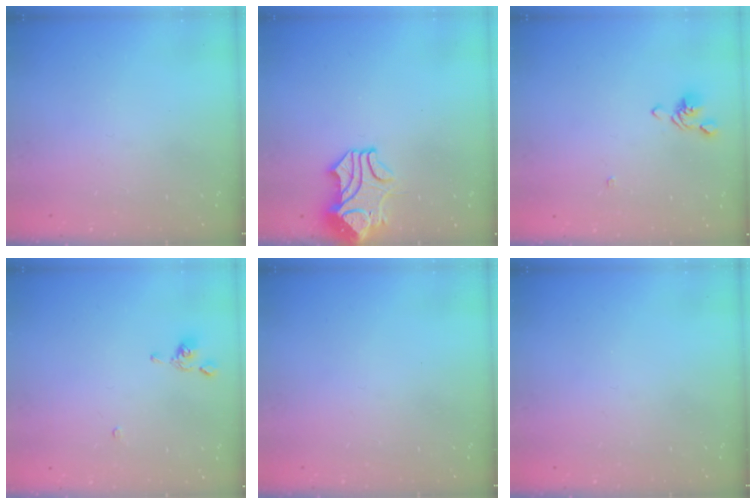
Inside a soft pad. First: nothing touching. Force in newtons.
{"total": 2.0, "press": 1.6, "slide": 1.1}
{"total": 0.7, "press": 0.0, "slide": 0.7}
{"total": 2.2, "press": 2.2, "slide": 0.2}
{"total": 0.0}
{"total": 0.0}